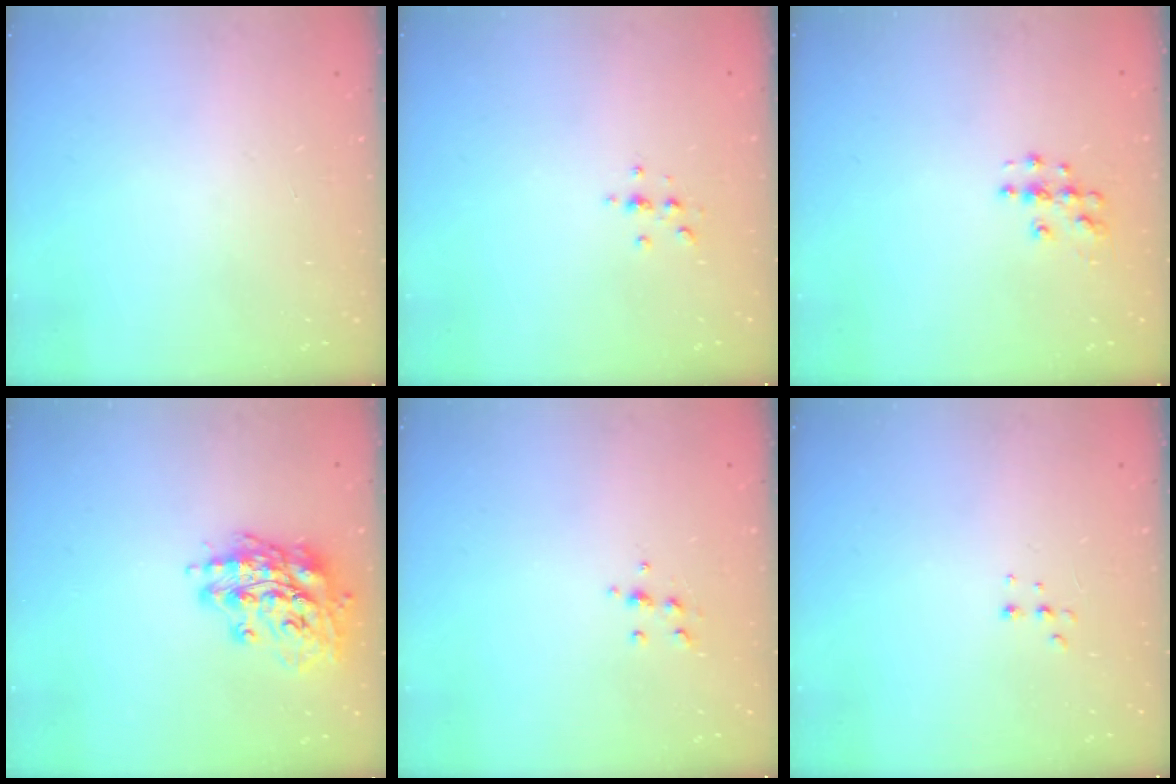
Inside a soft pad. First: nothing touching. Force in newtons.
{"total": 2.2, "press": 2.1, "slide": 0.2}
{"total": 4.9, "press": 4.9, "slide": 0.1}
{"total": 14.5, "press": 14.3, "slide": 2.1}
{"total": 6.2, "press": 6.2, "slide": 0.6}
{"total": 3.8, "press": 3.7, "slide": 0.8}